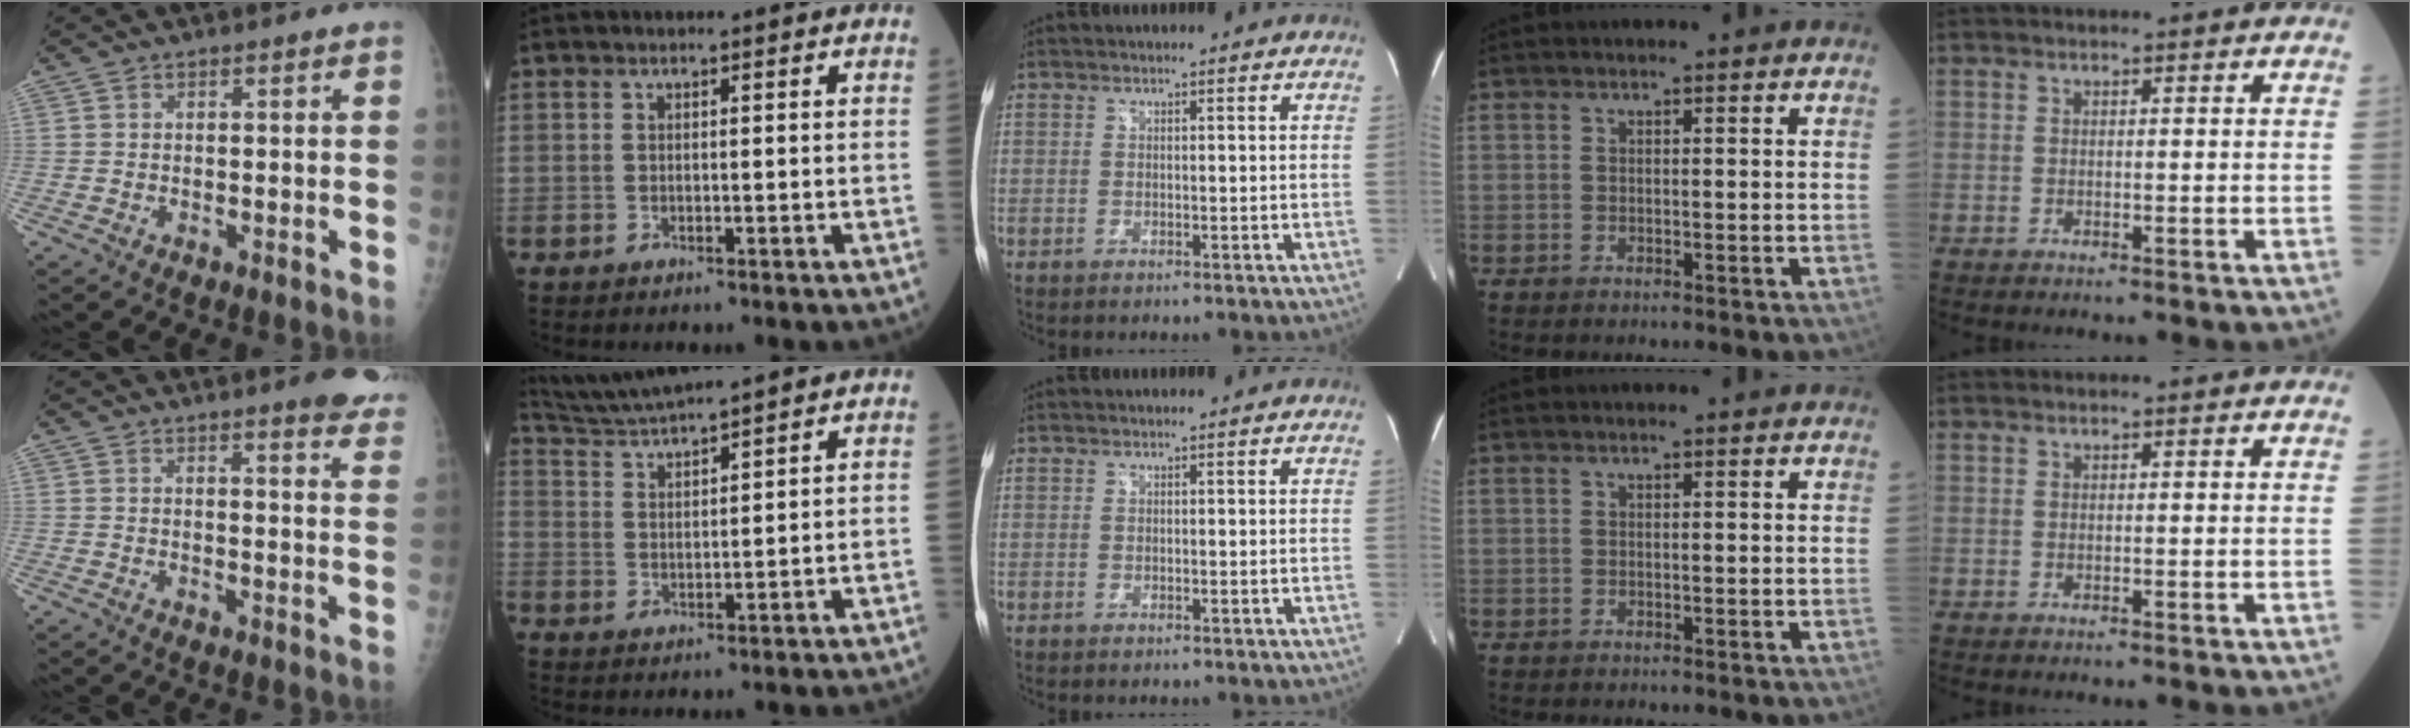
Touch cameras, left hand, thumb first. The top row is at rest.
{"thumb": {"total": 9.4, "force": [7.6, 1.5, 5.3], "torque": [-0.037, -0.036, 0.068]}, "index": {"total": 7.1, "force": [6.7, -1.5, 2.0], "torque": [-0.050, 0.013, 0.135]}}